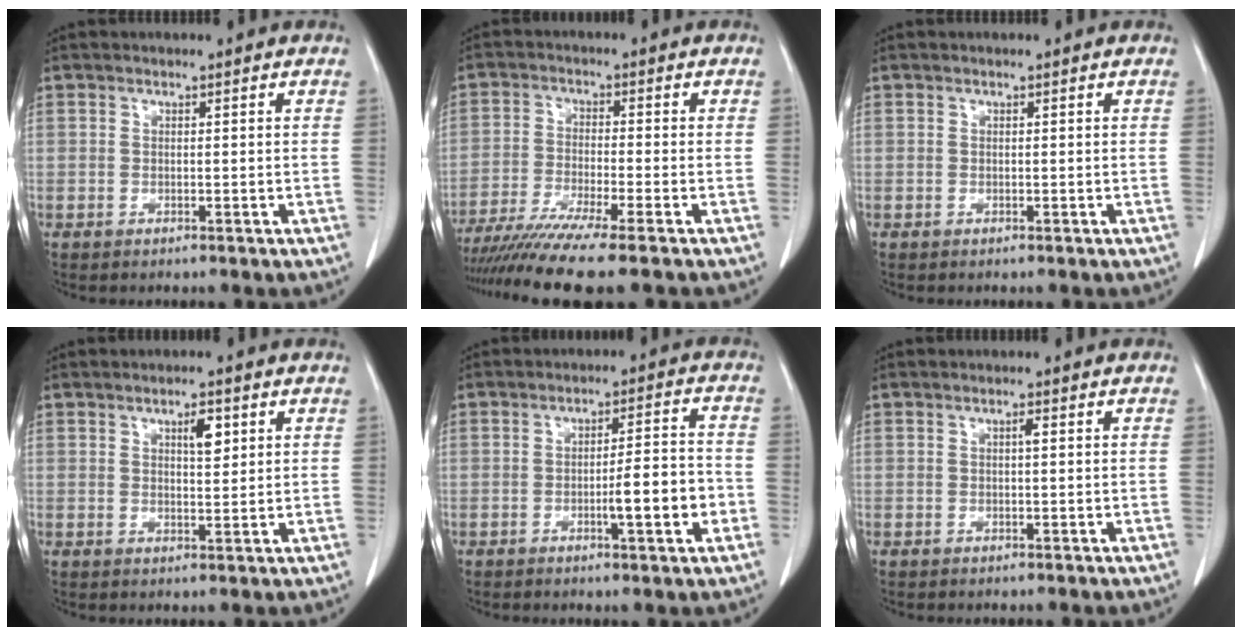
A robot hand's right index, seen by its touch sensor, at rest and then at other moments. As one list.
[{"total": 10.5, "force": [-8.5, -1.4, 6.0], "torque": [-0.094, -0.031, -0.139]}, {"total": 0.0}, {"total": 3.4, "force": [1.5, 1.0, 2.8], "torque": [-0.047, -0.002, 0.025]}, {"total": 7.6, "force": [-2.3, 0.6, 7.2], "torque": [-0.104, 0.006, -0.034]}, {"total": 0.8, "force": [0.1, 0.0, 0.7], "torque": [-0.015, 0.001, 0.002]}]